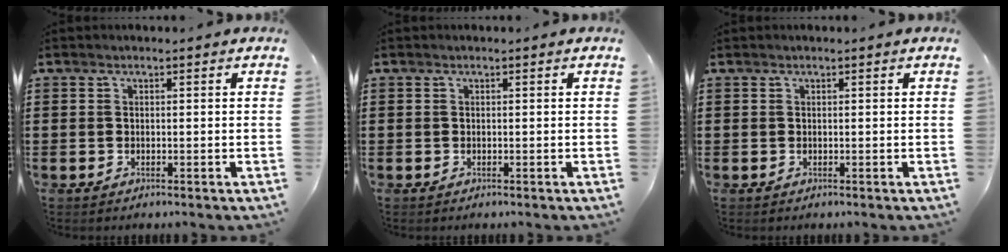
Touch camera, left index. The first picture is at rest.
{"total": 0.0}
{"total": 0.0}